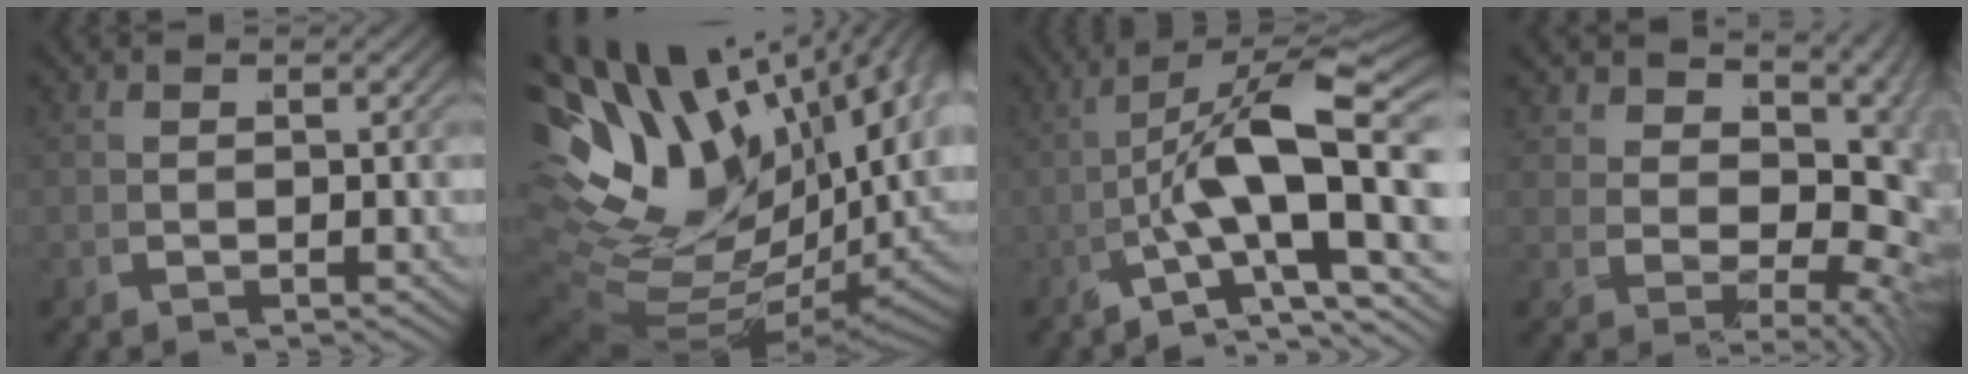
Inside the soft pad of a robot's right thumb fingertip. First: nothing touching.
{"total": 19.1, "force": [1.8, 12.5, 14.3], "torque": [-0.278, -0.018, 0.043]}
{"total": 7.4, "force": [-0.1, 1.8, 7.2], "torque": [-0.132, 0.004, -0.007]}
{"total": 10.8, "force": [1.5, 7.0, 8.0], "torque": [-0.119, -0.017, 0.033]}